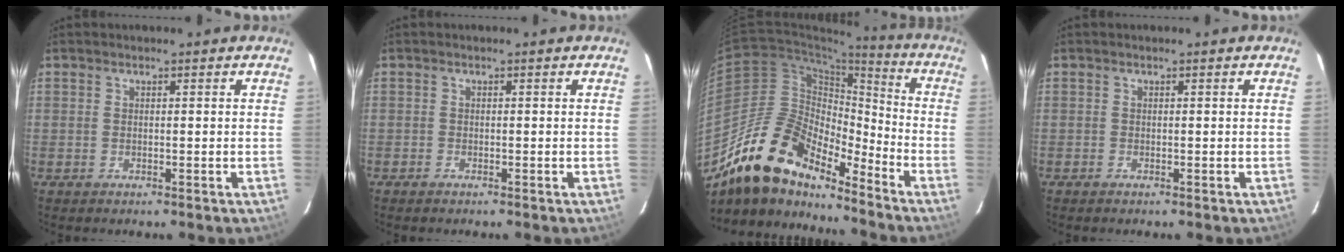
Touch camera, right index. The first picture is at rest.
{"total": 0.6, "force": [-0.5, 0.2, 0.1], "torque": [-0.004, 0.001, -0.012]}
{"total": 18.9, "force": [-15.2, 6.6, 9.1], "torque": [-0.160, 0.003, -0.286]}
{"total": 0.0}